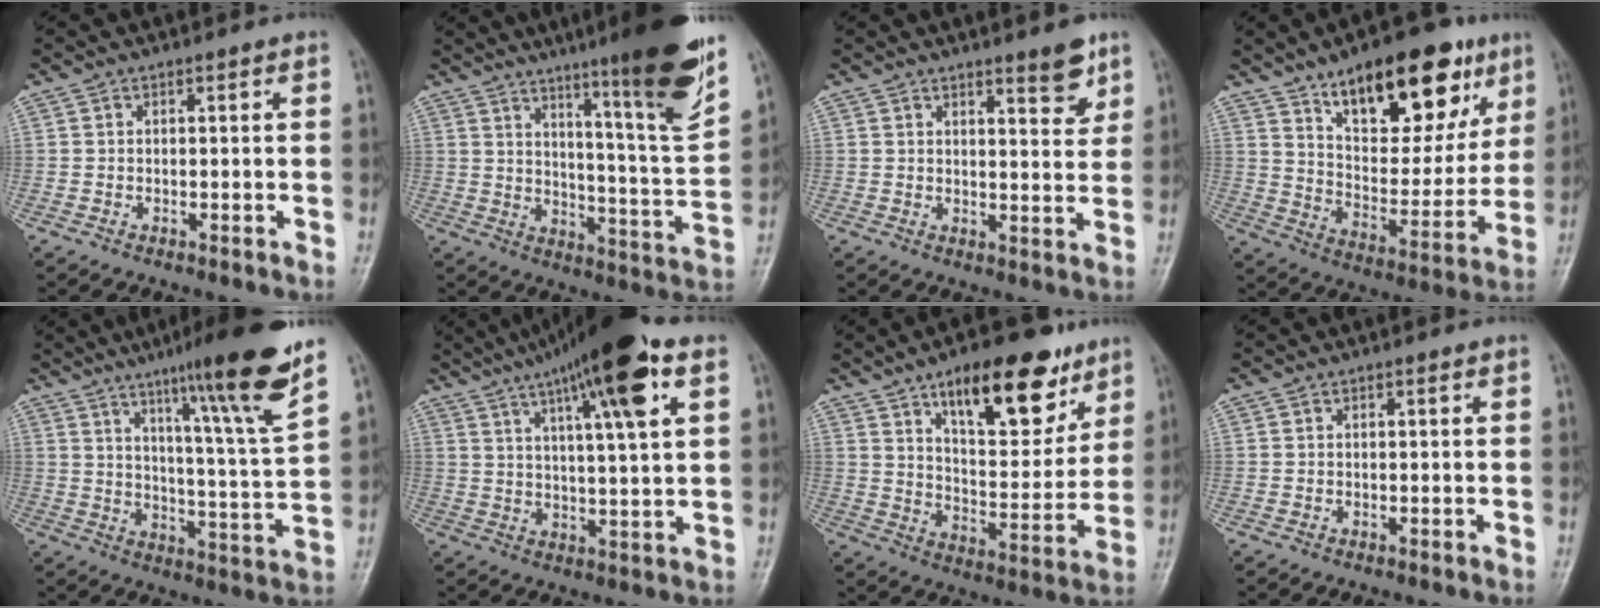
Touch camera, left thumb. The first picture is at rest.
{"total": 19.1, "force": [12.0, 1.1, 14.8], "torque": [-0.190, -0.069, 0.177]}
{"total": 5.4, "force": [3.7, 1.3, 3.6], "torque": [-0.036, -0.028, 0.050]}
{"total": 23.2, "force": [13.3, 10.1, 16.2], "torque": [-0.187, -0.045, 0.213]}
{"total": 18.0, "force": [11.7, 0.3, 13.8], "torque": [-0.191, -0.060, 0.171]}
{"total": 17.7, "force": [9.0, 2.9, 14.9], "torque": [-0.234, -0.003, 0.141]}
{"total": 19.5, "force": [11.6, 7.9, 13.5], "torque": [-0.149, -0.056, 0.185]}
{"total": 0.0}